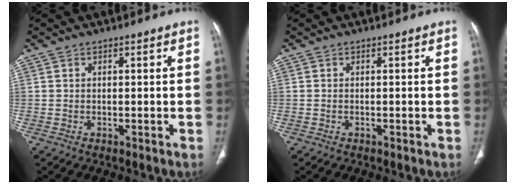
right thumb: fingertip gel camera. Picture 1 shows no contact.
{"total": 0.0}